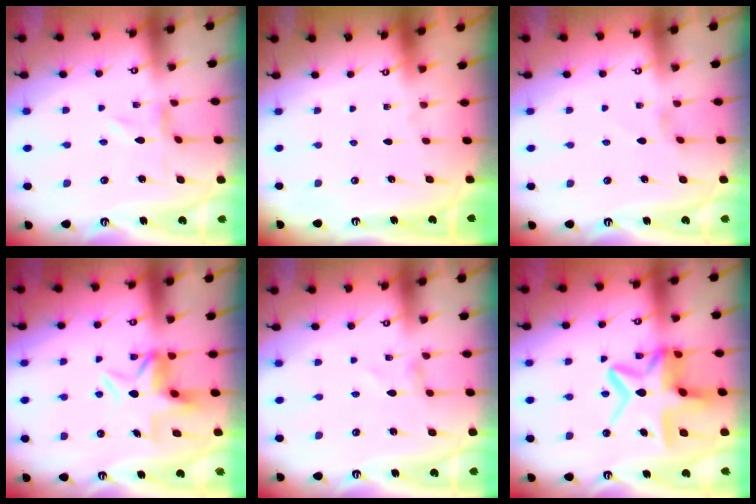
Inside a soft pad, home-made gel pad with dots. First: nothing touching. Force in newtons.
{"total": 0.0}
{"total": 1.6, "press": 1.6, "slide": 0.5}
{"total": 7.3, "press": 7.3, "slide": 0.3}
{"total": 0.0}
{"total": 15.1, "press": 15.0, "slide": 1.6}